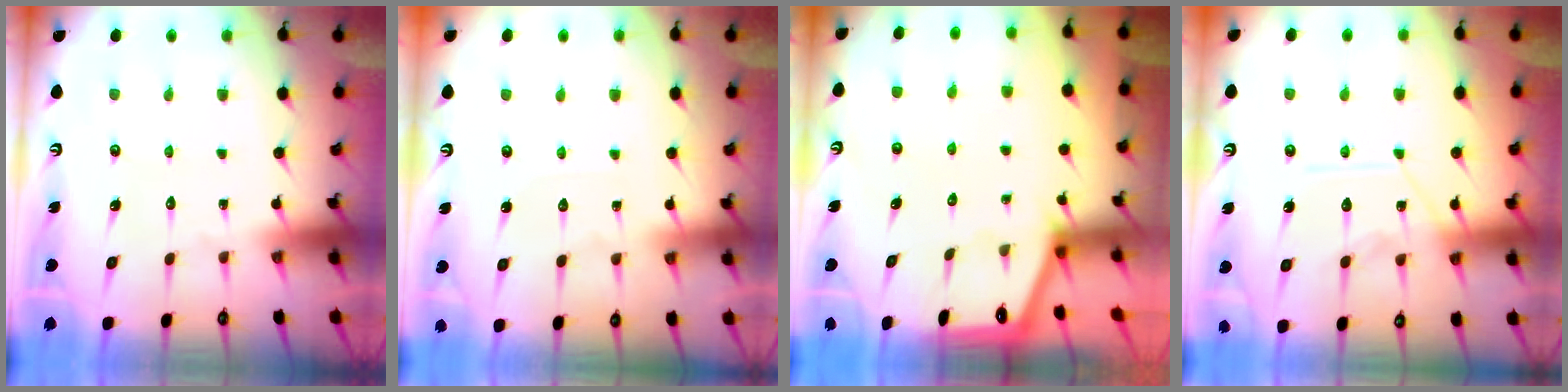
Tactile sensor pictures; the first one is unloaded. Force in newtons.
{"total": 3.9, "press": 3.9, "slide": 0.5}
{"total": 0.7, "press": 0.6, "slide": 0.2}
{"total": 11.9, "press": 11.9, "slide": 1.1}